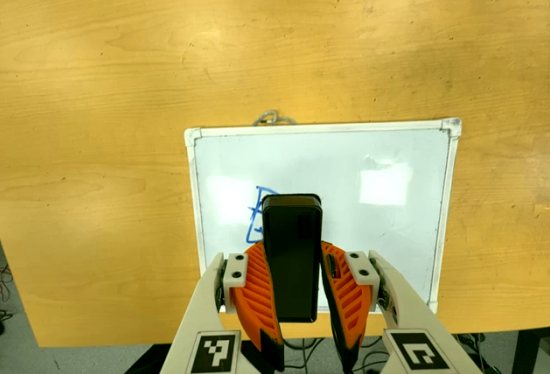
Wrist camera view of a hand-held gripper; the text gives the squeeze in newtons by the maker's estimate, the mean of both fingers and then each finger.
{"total": 8.0, "left": 5.8, "right": 10.2}